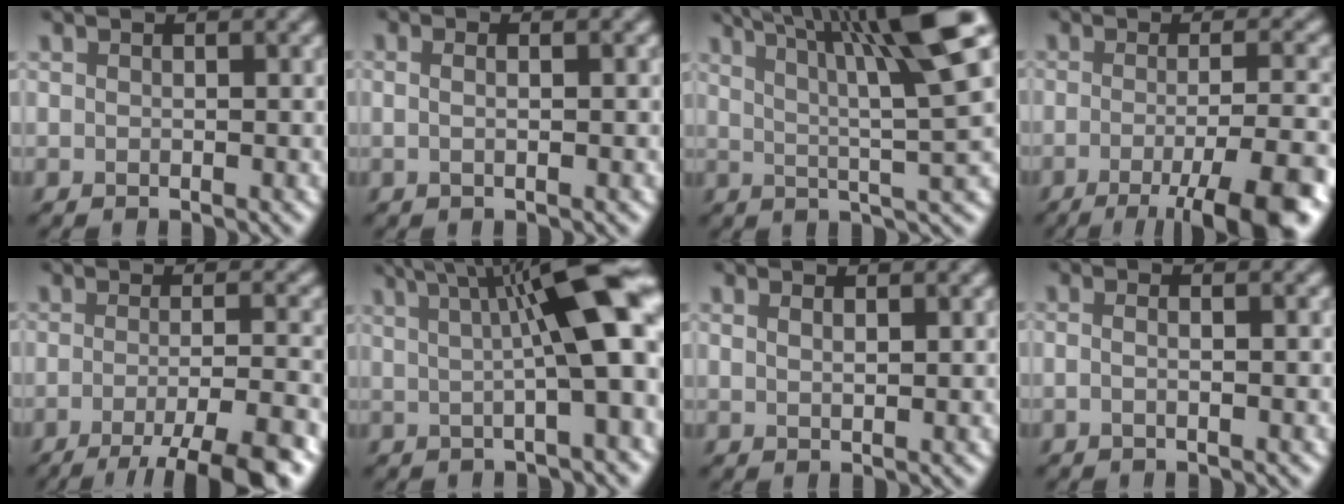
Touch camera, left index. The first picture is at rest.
{"total": 3.0, "force": [1.0, 1.5, 2.5], "torque": [-0.016, 0.017, -0.015]}
{"total": 11.0, "force": [5.0, 1.5, 9.6], "torque": [-0.137, 0.020, 0.078]}
{"total": 9.6, "force": [-4.7, 2.1, 8.1], "torque": [-0.104, -0.003, -0.067]}
{"total": 8.0, "force": [-4.8, 1.5, 6.2], "torque": [-0.084, 0.002, -0.072]}
{"total": 10.1, "force": [2.7, 2.0, 9.6], "torque": [-0.124, 0.021, 0.038]}
{"total": 1.2, "force": [0.7, 0.3, 0.9], "torque": [-0.021, 0.001, 0.016]}
{"total": 3.2, "force": [0.5, 1.6, 2.8], "torque": [-0.019, 0.007, -0.024]}